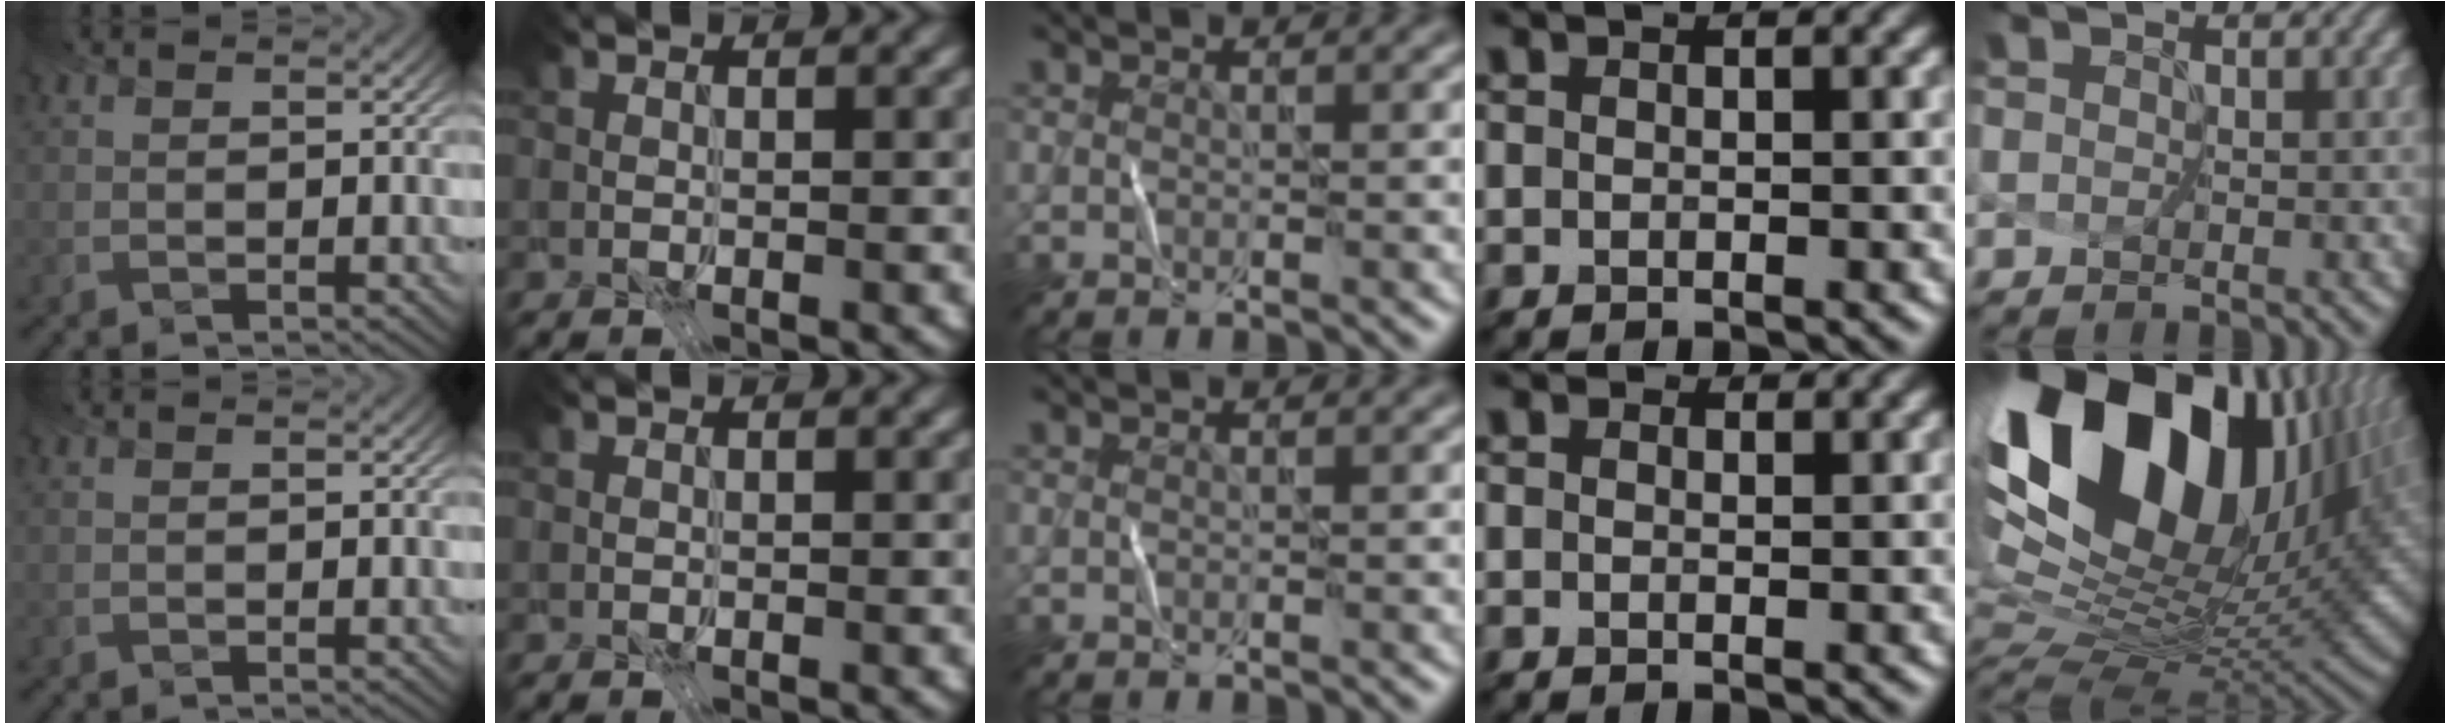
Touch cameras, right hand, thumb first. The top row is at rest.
{"ring": {"total": 1.3, "force": [0.9, 0.7, 0.5], "torque": [-0.011, 0.010, 0.000]}, "little": {"total": 18.5, "force": [8.2, 9.8, 13.3], "torque": [-0.268, 0.039, 0.155]}}